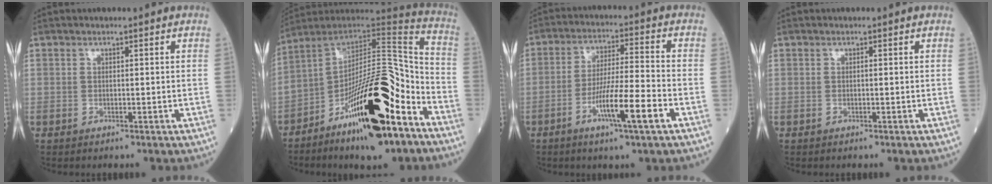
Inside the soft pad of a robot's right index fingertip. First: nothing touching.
{"total": 23.9, "force": [-12.1, 6.1, 19.8], "torque": [-0.291, 0.005, -0.190]}
{"total": 9.9, "force": [-4.4, -0.1, 8.8], "torque": [-0.160, -0.007, -0.081]}
{"total": 0.0}